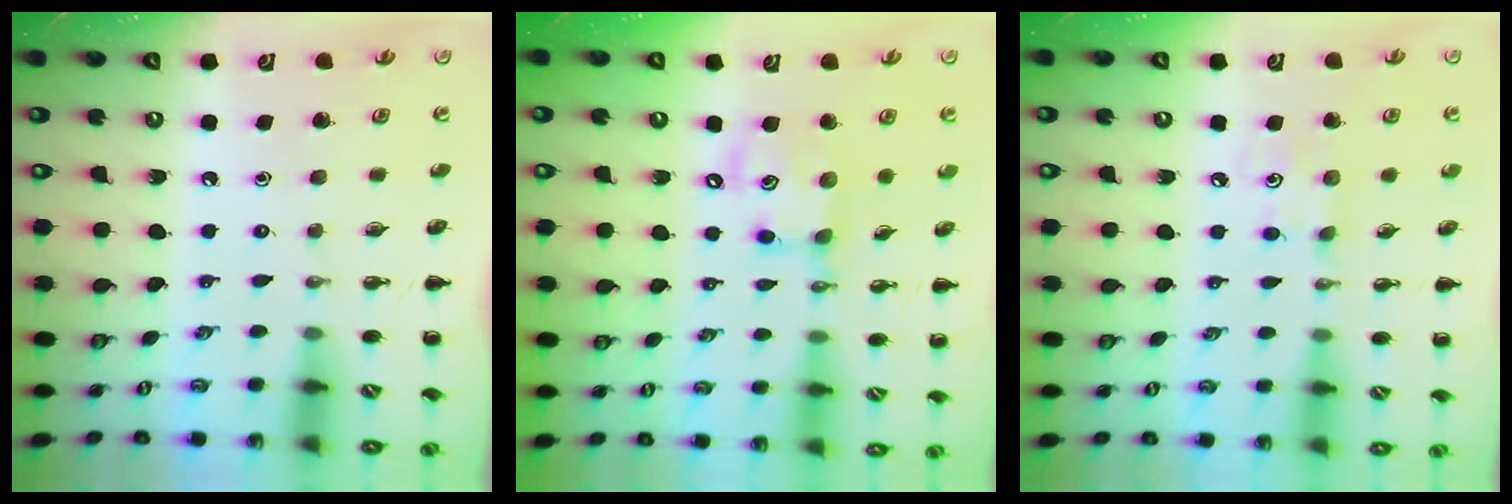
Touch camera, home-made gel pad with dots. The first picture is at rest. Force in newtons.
{"total": 11.6, "press": 11.4, "slide": 2.0}
{"total": 6.6, "press": 6.3, "slide": 1.8}